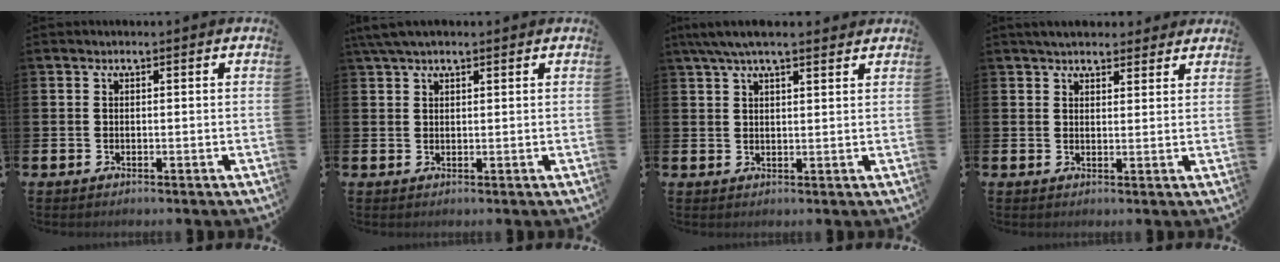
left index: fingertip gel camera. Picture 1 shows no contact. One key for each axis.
{"total": 3.0, "fx": 2.4, "fy": 0.9, "fz": 1.6, "tx": -0.029, "ty": 0.001, "tz": 0.043}
{"total": 5.3, "fx": 4.3, "fy": 1.1, "fz": 2.8, "tx": -0.061, "ty": -0.005, "tz": 0.078}
{"total": 4.0, "fx": 3.8, "fy": 1.2, "fz": 0.5, "tx": -0.003, "ty": -0.014, "tz": 0.068}